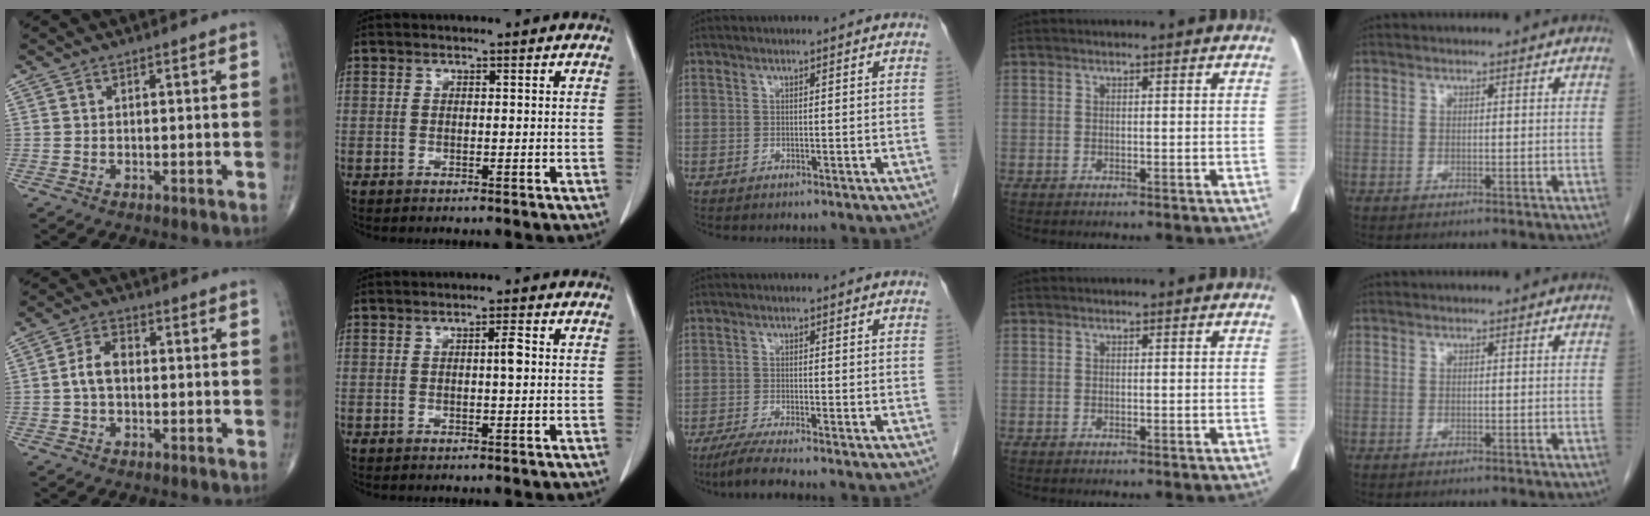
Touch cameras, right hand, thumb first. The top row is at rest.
{"thumb": {"total": 4.8, "force": [-0.2, 2.9, 3.8], "torque": [-0.073, 0.017, -0.010]}, "index": {"total": 1.9, "force": [0.1, 0.2, 1.9], "torque": [-0.031, 0.002, 0.002]}, "middle": {"total": 5.3, "force": [-4.3, -0.3, 3.1], "torque": [-0.055, -0.016, -0.076]}}